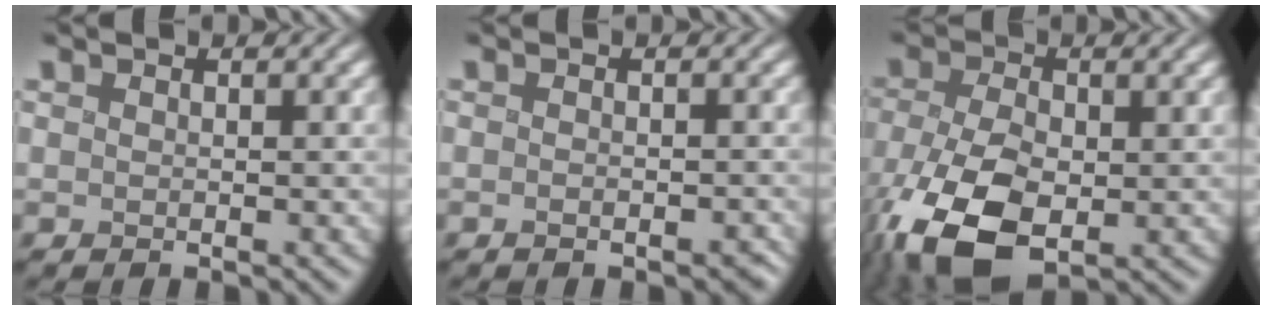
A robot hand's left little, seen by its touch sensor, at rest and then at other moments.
{"total": 0.9, "force": [-0.5, 0.5, 0.5], "torque": [-0.003, -0.003, -0.006]}
{"total": 10.3, "force": [-3.6, 5.9, 7.6], "torque": [-0.181, -0.023, -0.068]}